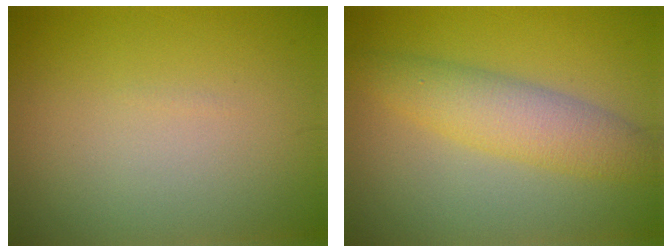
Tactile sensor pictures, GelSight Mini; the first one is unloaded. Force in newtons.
{"total": 4.5, "press": 4.5, "slide": 0.1}